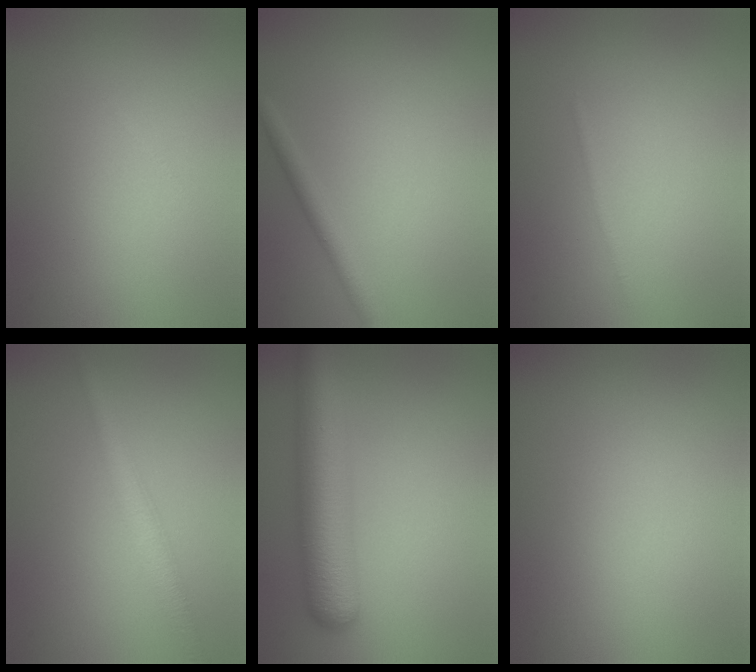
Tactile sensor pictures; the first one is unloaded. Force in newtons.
{"total": 1.8, "press": 1.8, "slide": 0.1}
{"total": 0.6, "press": 0.6, "slide": 0.1}
{"total": 2.7, "press": 2.7, "slide": 0.1}
{"total": 7.9, "press": 7.9, "slide": 0.3}
{"total": 0.0}